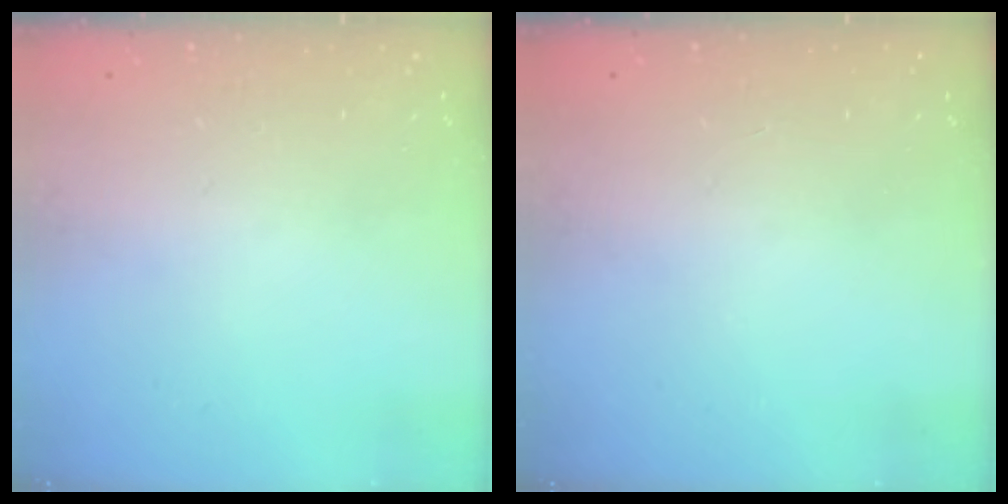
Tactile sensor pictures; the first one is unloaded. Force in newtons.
{"total": 0.0}